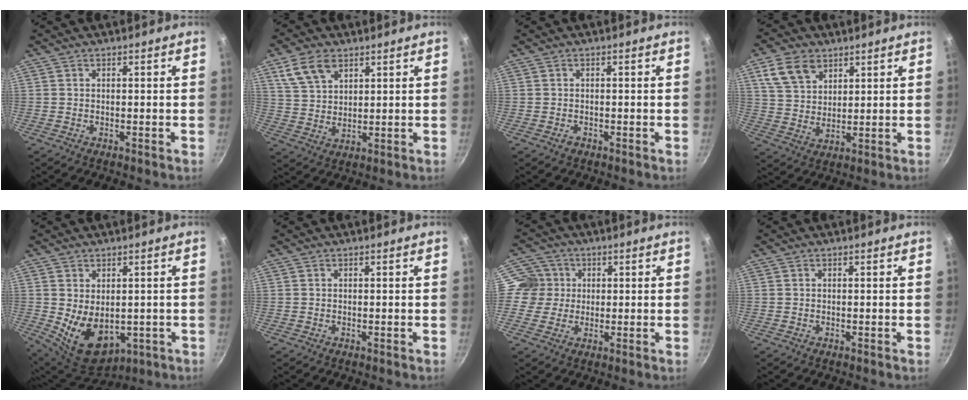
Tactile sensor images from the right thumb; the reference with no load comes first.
{"total": 8.2, "force": [4.6, 4.8, 4.8], "torque": [-0.080, -0.012, 0.094]}
{"total": 0.8, "force": [-0.4, 0.6, 0.3], "torque": [-0.005, 0.003, -0.007]}
{"total": 9.2, "force": [4.9, 6.1, 4.9], "torque": [-0.076, -0.010, 0.098]}
{"total": 11.1, "force": [-0.7, 7.5, 8.2], "torque": [-0.112, -0.019, 0.017]}
{"total": 0.0}
{"total": 6.0, "force": [0.9, 5.9, 0.9], "torque": [0.030, 0.006, 0.000]}
{"total": 0.0}